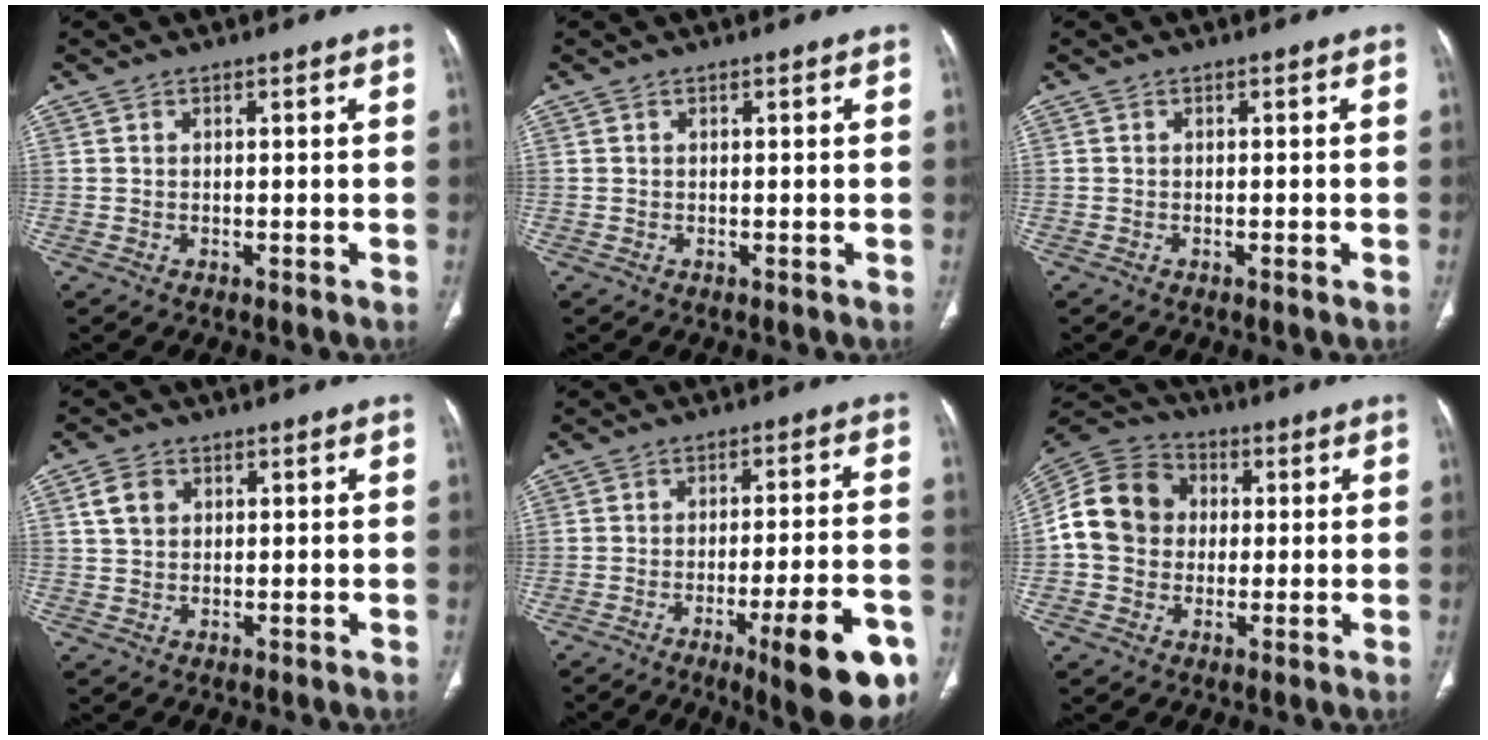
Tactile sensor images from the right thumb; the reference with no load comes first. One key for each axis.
{"total": 0.0}
{"total": 0.8, "fx": -0.4, "fy": -0.1, "fz": 0.7, "tx": -0.013, "ty": -0.001, "tz": -0.005}
{"total": 4.0, "fx": 1.4, "fy": 3.1, "fz": 2.1, "tx": -0.028, "ty": 0.002, "tz": 0.029}
{"total": 15.6, "fx": -7.6, "fy": 3.2, "fz": 13.2, "tx": -0.146, "ty": 0.034, "tz": -0.098}
{"total": 14.0, "fx": 0.8, "fy": 12.1, "fz": 6.9, "tx": -0.121, "ty": 0.028, "tz": 0.007}